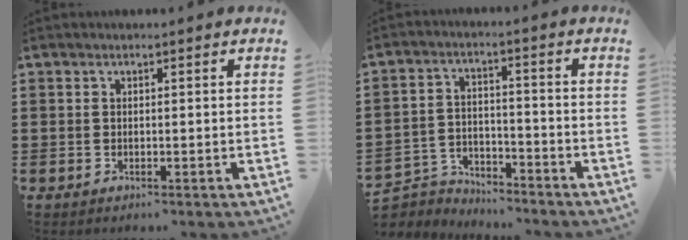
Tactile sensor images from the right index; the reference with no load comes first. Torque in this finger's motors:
{"motor_torque": [-0.21, -0.18, -0.01, 0.00]}